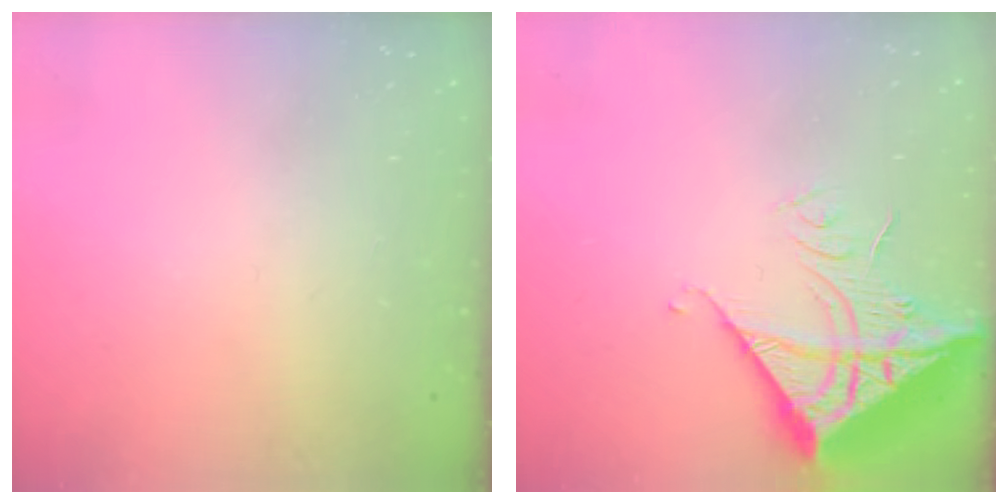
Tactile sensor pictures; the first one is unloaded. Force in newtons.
{"total": 15.7, "press": 15.6, "slide": 1.8}